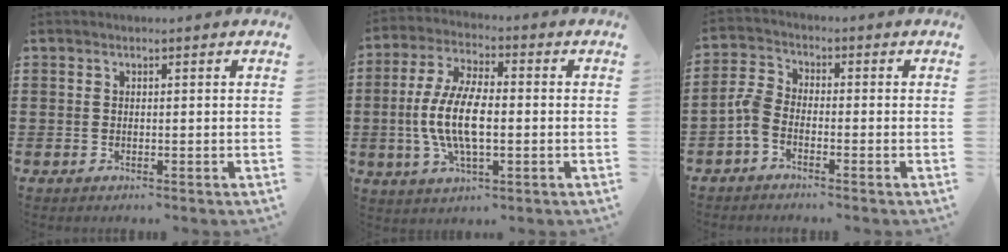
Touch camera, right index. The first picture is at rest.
{"total": 10.3, "force": [-1.3, 4.1, 9.4], "torque": [-0.210, -0.010, -0.031]}
{"total": 3.7, "force": [-2.4, 1.7, 2.2], "torque": [-0.070, 0.001, -0.056]}